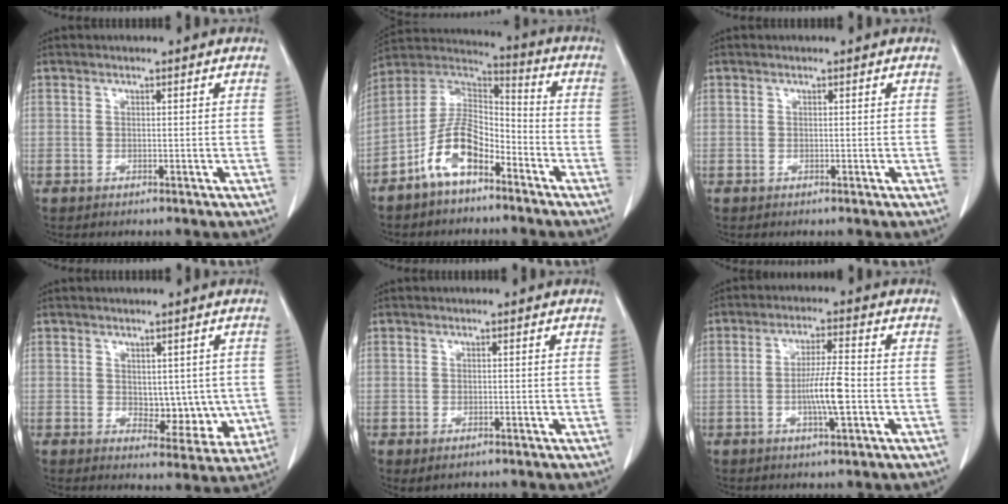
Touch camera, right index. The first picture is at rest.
{"total": 10.6, "force": [-5.9, 4.9, 7.3], "torque": [-0.147, 0.025, -0.116]}
{"total": 0.0}
{"total": 6.8, "force": [0.1, 4.0, 5.6], "torque": [-0.054, -0.007, 0.015]}
{"total": 1.5, "force": [-0.6, 0.7, 1.1], "torque": [-0.018, -0.003, -0.002]}
{"total": 6.4, "force": [-1.3, 0.3, 6.3], "torque": [-0.118, -0.004, -0.025]}